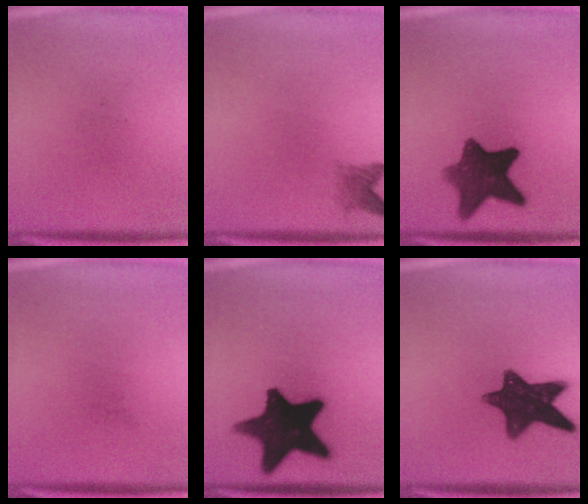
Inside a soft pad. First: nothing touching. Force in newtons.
{"total": 2.2}
{"total": 10.4}
{"total": 0.0}
{"total": 17.9}
{"total": 12.7}